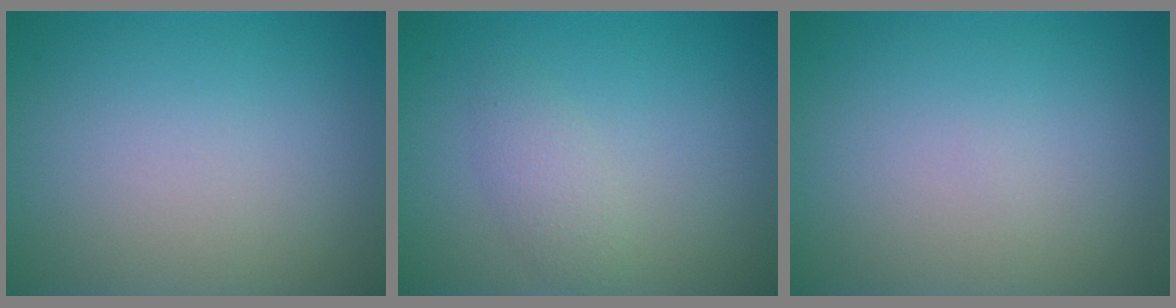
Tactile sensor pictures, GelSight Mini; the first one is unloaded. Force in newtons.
{"total": 1.7, "press": 1.7, "slide": 0.1}
{"total": 0.0}